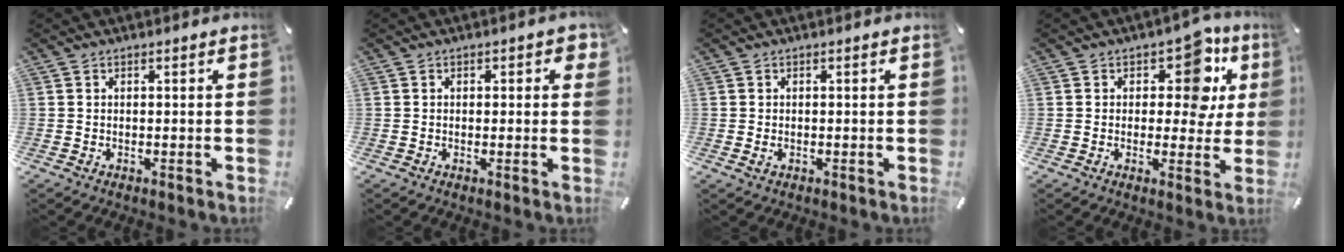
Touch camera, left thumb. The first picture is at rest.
{"total": 1.8, "force": [0.2, 1.1, 1.5], "torque": [-0.012, 0.000, -0.002]}
{"total": 1.2, "force": [-0.2, 0.9, 0.7], "torque": [-0.014, 0.002, -0.004]}
{"total": 12.2, "force": [4.9, 7.1, 8.5], "torque": [-0.097, -0.029, 0.079]}